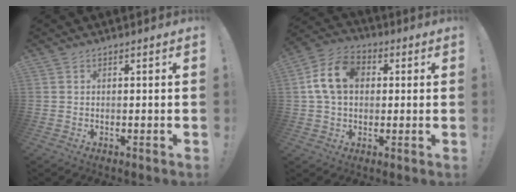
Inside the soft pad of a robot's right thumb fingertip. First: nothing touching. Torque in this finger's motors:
{"motor_torque": [1.59, 1.59, 0.93, 0.03, 0.02]}